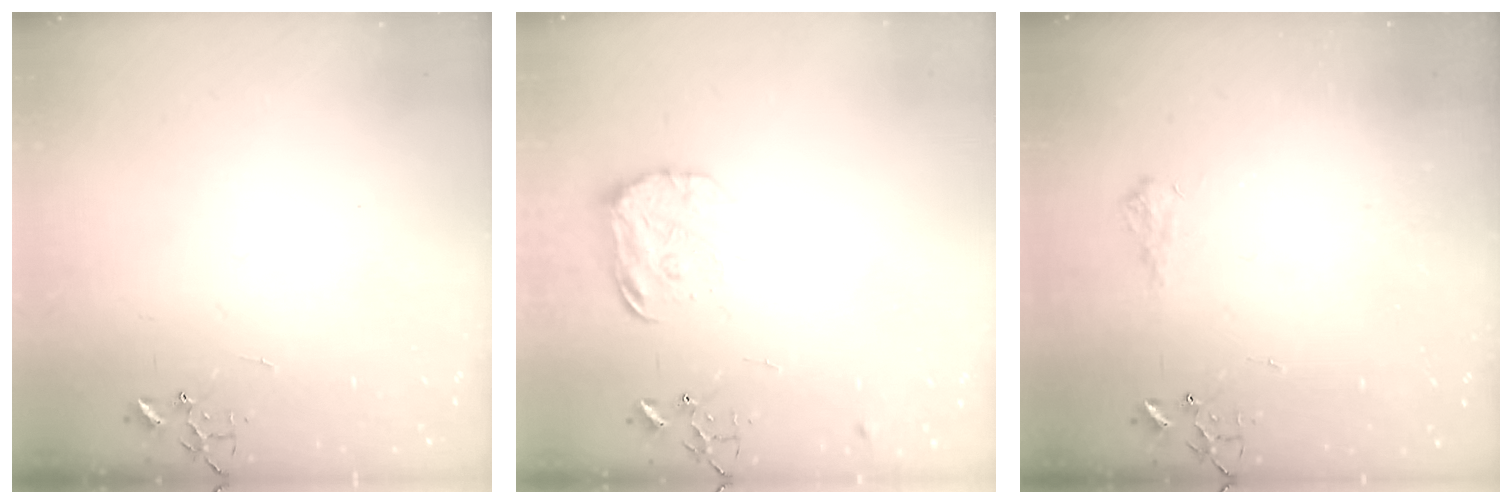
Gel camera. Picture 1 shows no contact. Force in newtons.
{"total": 11.5, "press": 11.5, "slide": 0.6}
{"total": 6.2, "press": 6.2, "slide": 0.9}